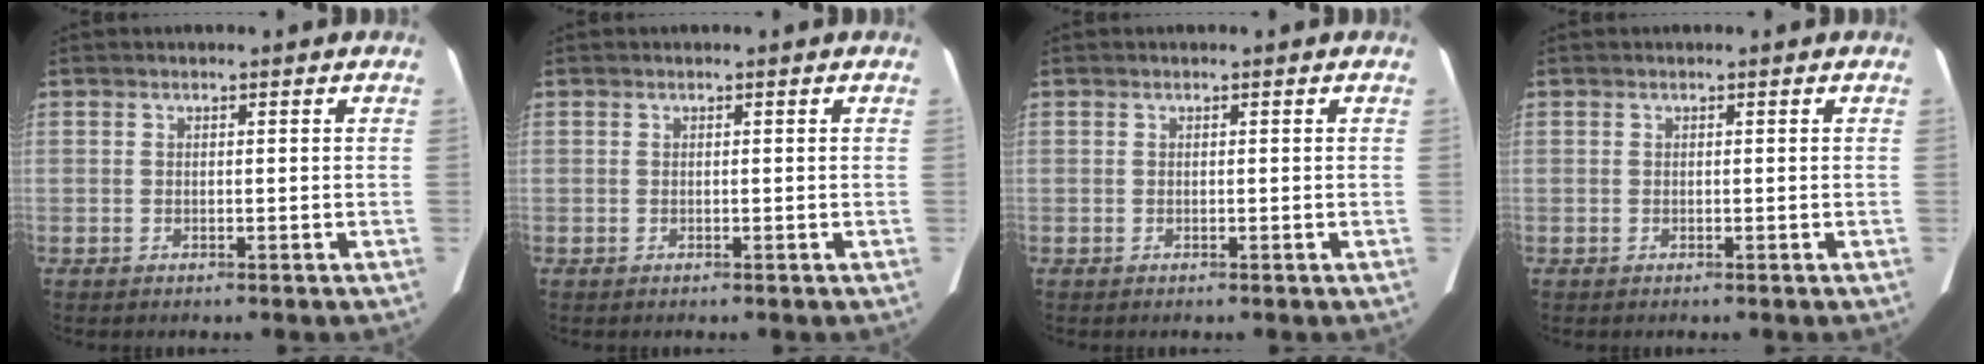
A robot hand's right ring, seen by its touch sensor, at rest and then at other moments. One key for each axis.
{"total": 0.0}
{"total": 0.0}
{"total": 0.0}